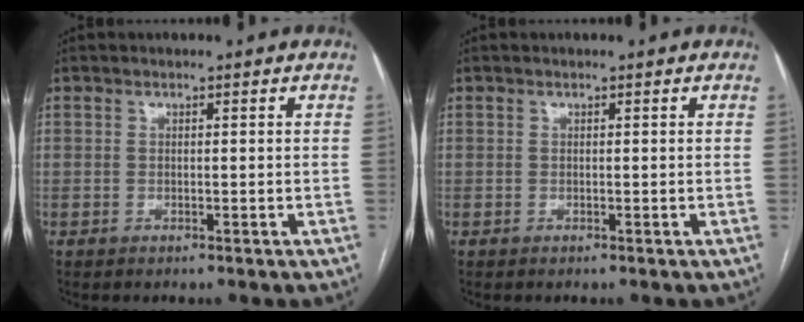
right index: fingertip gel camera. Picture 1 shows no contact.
{"total": 0.0}